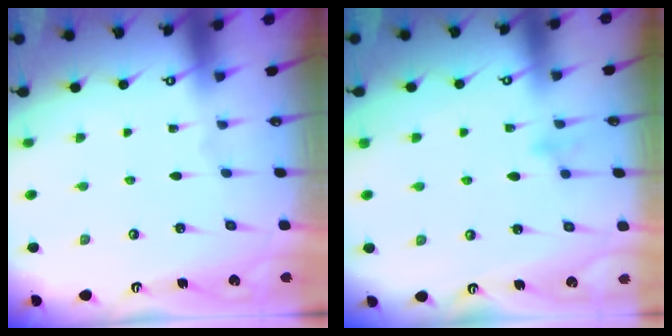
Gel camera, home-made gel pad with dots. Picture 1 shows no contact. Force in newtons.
{"total": 8.5, "press": 8.5, "slide": 0.8}